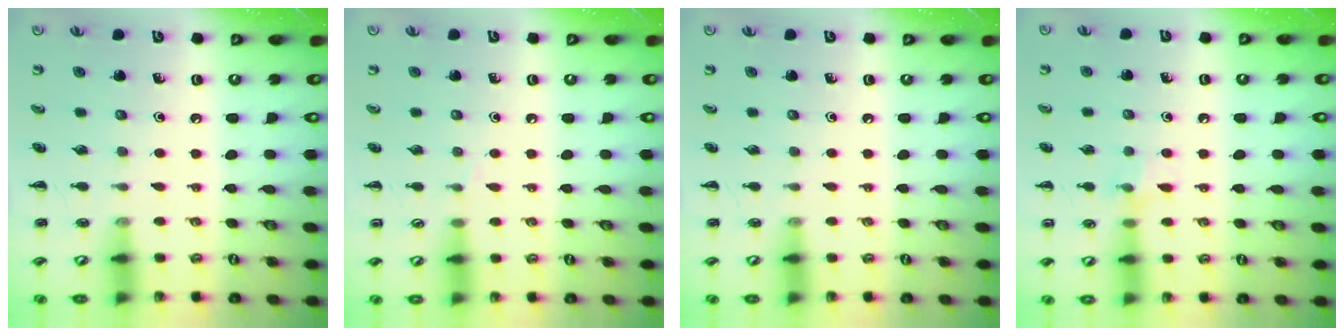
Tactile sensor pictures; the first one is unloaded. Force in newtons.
{"total": 3.0, "press": 2.8, "slide": 1.0}
{"total": 0.0}
{"total": 6.6, "press": 6.5, "slide": 1.5}